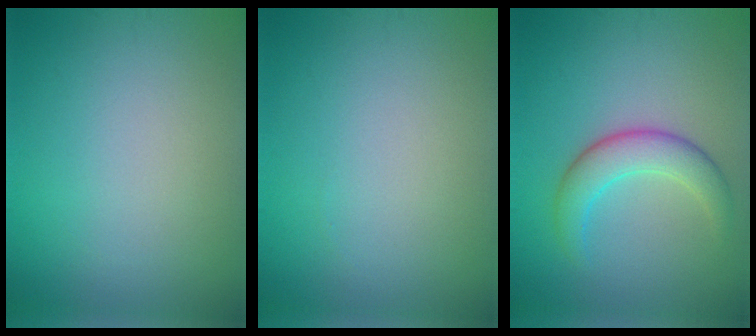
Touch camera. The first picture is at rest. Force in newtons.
{"total": 0.0}
{"total": 3.9, "press": 3.9, "slide": 0.3}